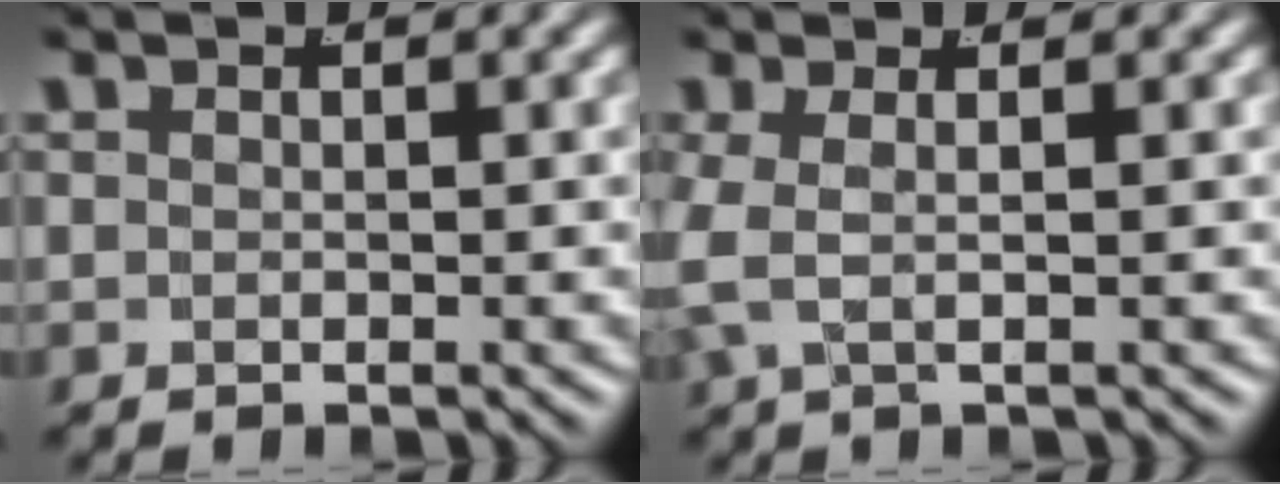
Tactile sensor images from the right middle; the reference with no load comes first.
{"total": 2.9, "force": [0.4, 1.4, 2.5], "torque": [-0.064, 0.002, 0.008]}